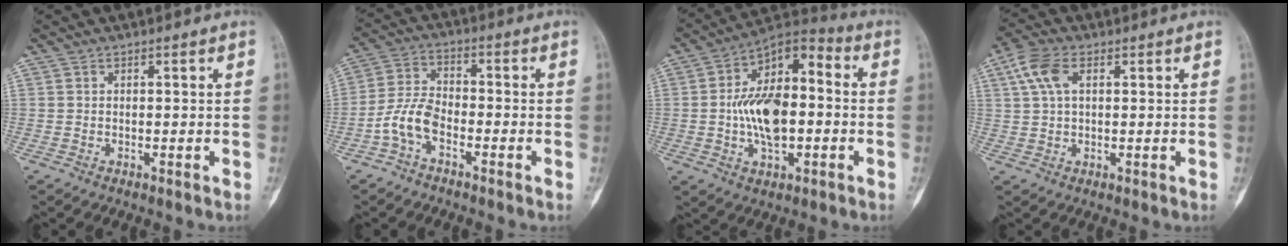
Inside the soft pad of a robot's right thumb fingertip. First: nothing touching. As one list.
[{"total": 6.7, "force": [-3.2, 3.5, 4.8], "torque": [-0.099, 0.030, -0.072]}, {"total": 16.0, "force": [-1.0, 8.5, 13.6], "torque": [-0.221, 0.032, -0.026]}, {"total": 6.6, "force": [2.3, 3.6, 5.1], "torque": [-0.114, 0.013, 0.045]}]